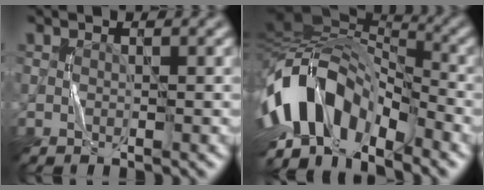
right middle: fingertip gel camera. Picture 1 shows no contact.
{"total": 12.1, "force": [-5.0, 6.6, 8.8], "torque": [-0.155, 0.006, -0.097]}